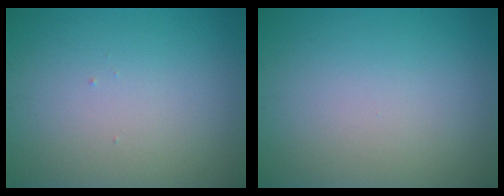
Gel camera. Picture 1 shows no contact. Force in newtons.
{"total": 0.0}